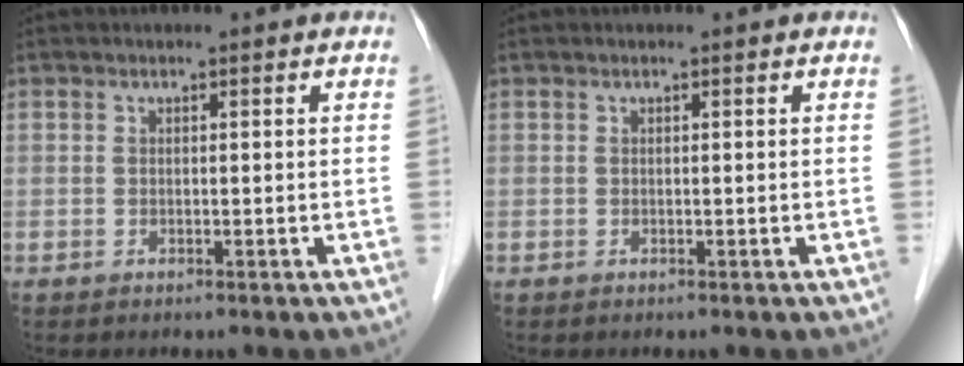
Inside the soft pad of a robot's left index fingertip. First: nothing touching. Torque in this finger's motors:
{"motor_torque": [0.00, 0.00, 0.00, 0.00]}